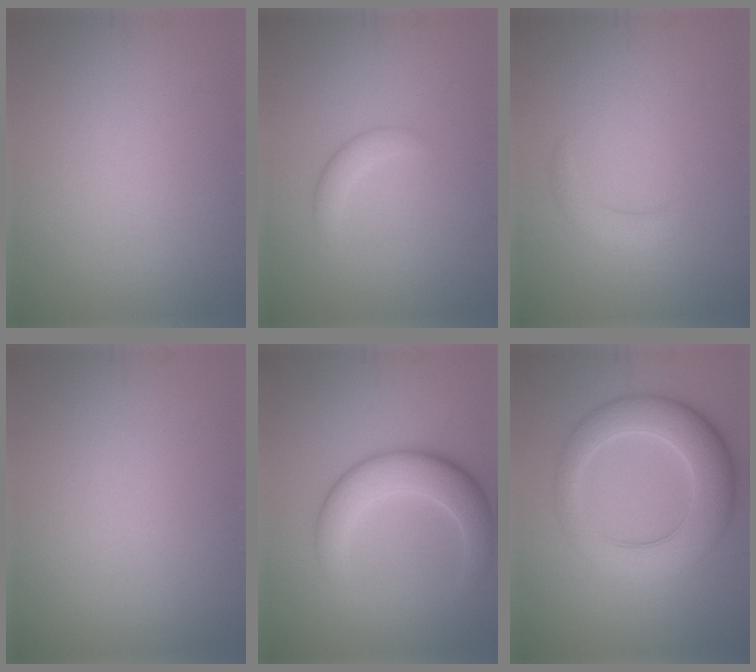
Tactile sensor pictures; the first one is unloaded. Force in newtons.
{"total": 1.5, "press": 1.5, "slide": 0.0}
{"total": 1.7, "press": 1.7, "slide": 0.1}
{"total": 0.0}
{"total": 5.4, "press": 5.4, "slide": 0.1}
{"total": 7.4, "press": 7.4, "slide": 0.1}